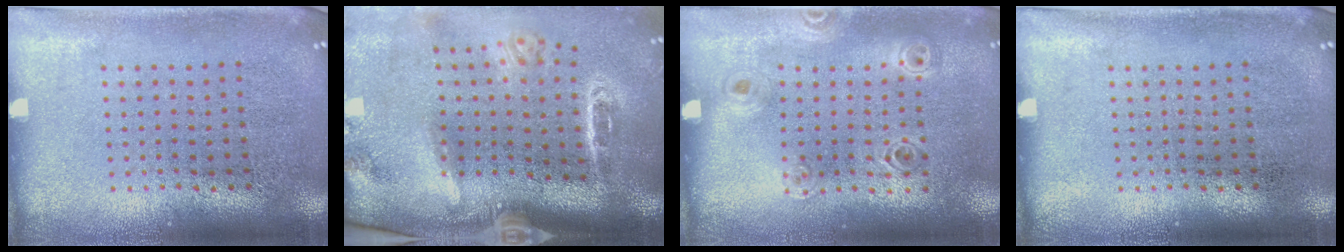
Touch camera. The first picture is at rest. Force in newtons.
{"total": 3.3, "press": 2.1, "slide": 2.5}
{"total": 1.0, "press": 1.0, "slide": 0.1}
{"total": 0.0}